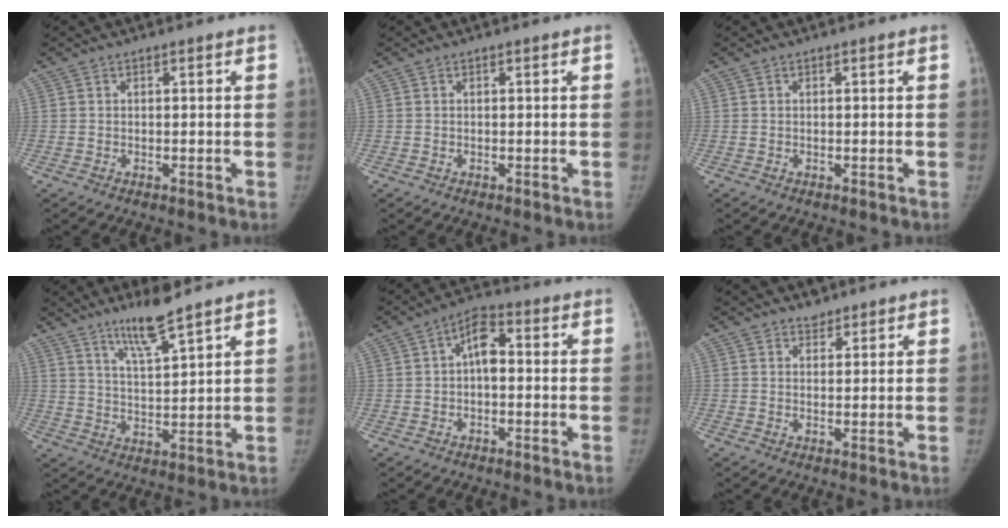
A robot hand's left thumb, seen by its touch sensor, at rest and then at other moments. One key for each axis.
{"total": 0.0}
{"total": 0.0}
{"total": 7.8, "fx": 5.9, "fy": 0.6, "fz": 5.0, "tx": -0.091, "ty": -0.046, "tz": 0.113}
{"total": 5.6, "fx": 0.0, "fy": 3.2, "fz": 4.6, "tx": -0.065, "ty": 0.020, "tz": -0.013}
{"total": 1.8, "fx": 1.4, "fy": 1.2, "fz": 0.0, "tx": 0.017, "ty": -0.009, "tz": 0.013}